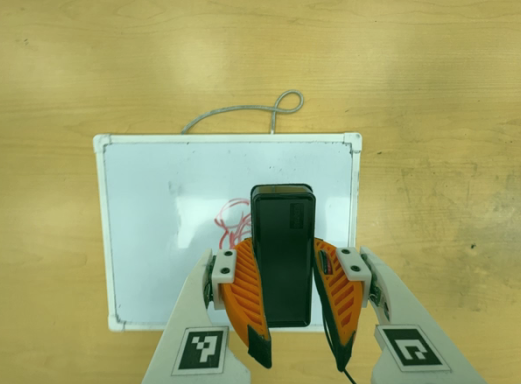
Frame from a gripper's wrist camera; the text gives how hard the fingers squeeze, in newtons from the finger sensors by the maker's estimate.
{"total": 9.0, "left": 7.2, "right": 10.8}